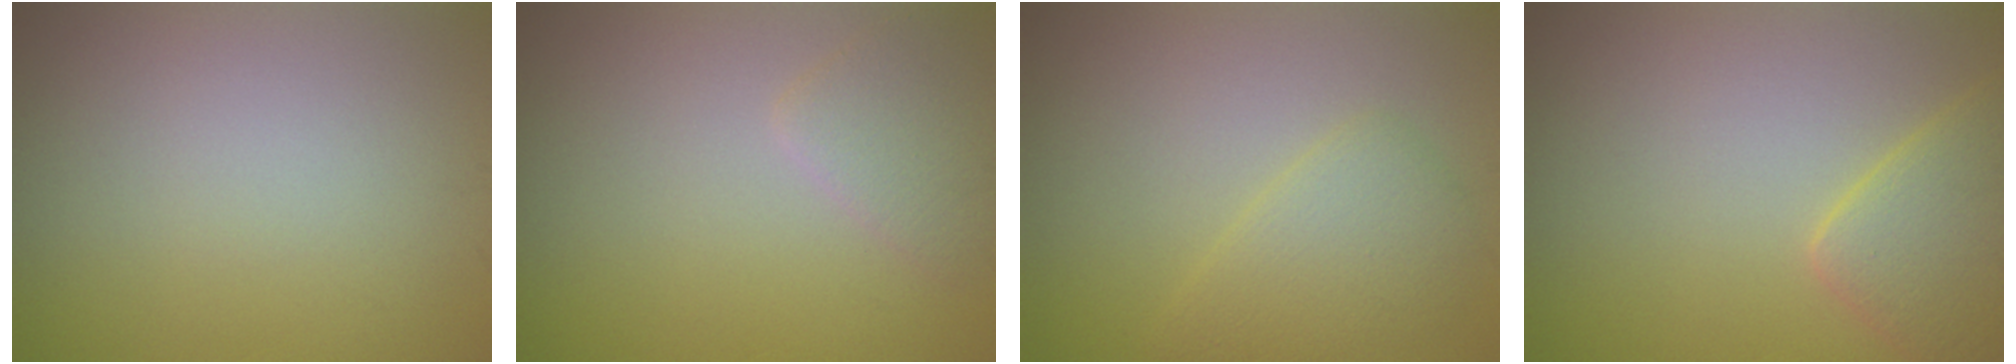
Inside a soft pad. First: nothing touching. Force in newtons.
{"total": 2.2, "press": 2.2, "slide": 0.1}
{"total": 3.1, "press": 3.1, "slide": 0.1}
{"total": 4.5, "press": 4.4, "slide": 0.3}